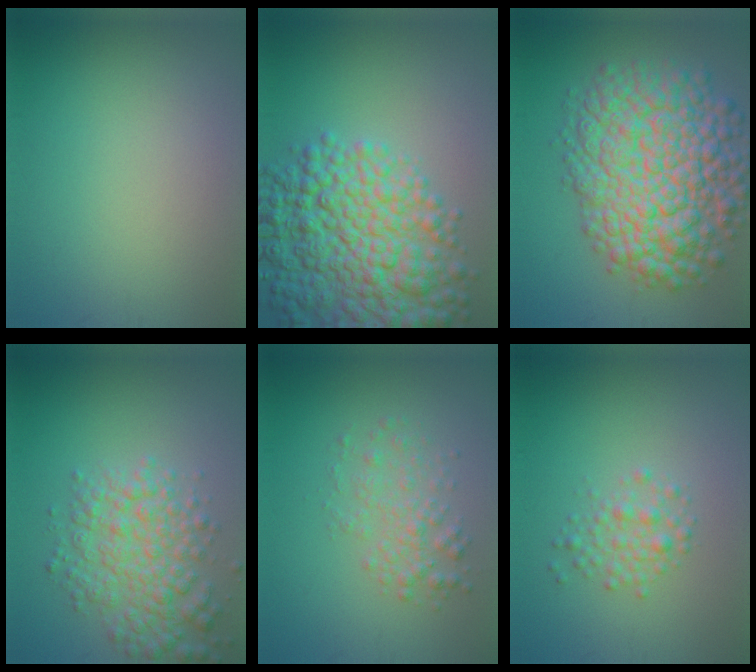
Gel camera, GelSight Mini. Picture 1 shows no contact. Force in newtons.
{"total": 9.9, "press": 9.9, "slide": 0.3}
{"total": 12.2, "press": 12.2, "slide": 0.5}
{"total": 5.4, "press": 5.4, "slide": 0.2}
{"total": 2.5, "press": 2.5, "slide": 0.0}
{"total": 2.0, "press": 2.0, "slide": 0.1}